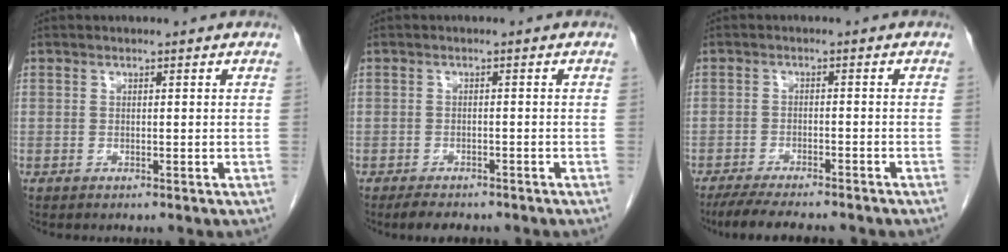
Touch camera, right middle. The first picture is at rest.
{"total": 4.0, "force": [-3.3, 1.5, 1.6], "torque": [-0.027, -0.005, -0.046]}
{"total": 10.0, "force": [-8.6, 1.6, 4.8], "torque": [-0.072, -0.016, -0.128]}